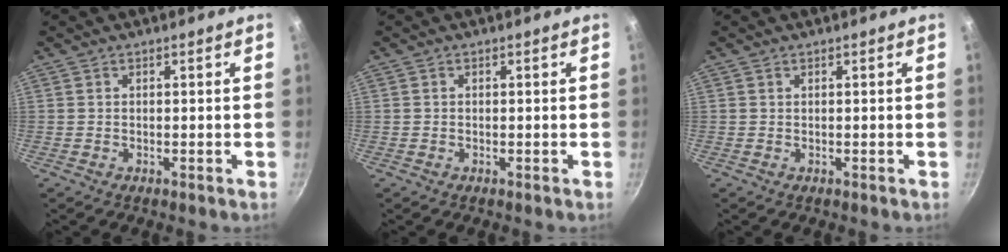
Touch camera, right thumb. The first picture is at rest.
{"total": 0.0}
{"total": 0.0}